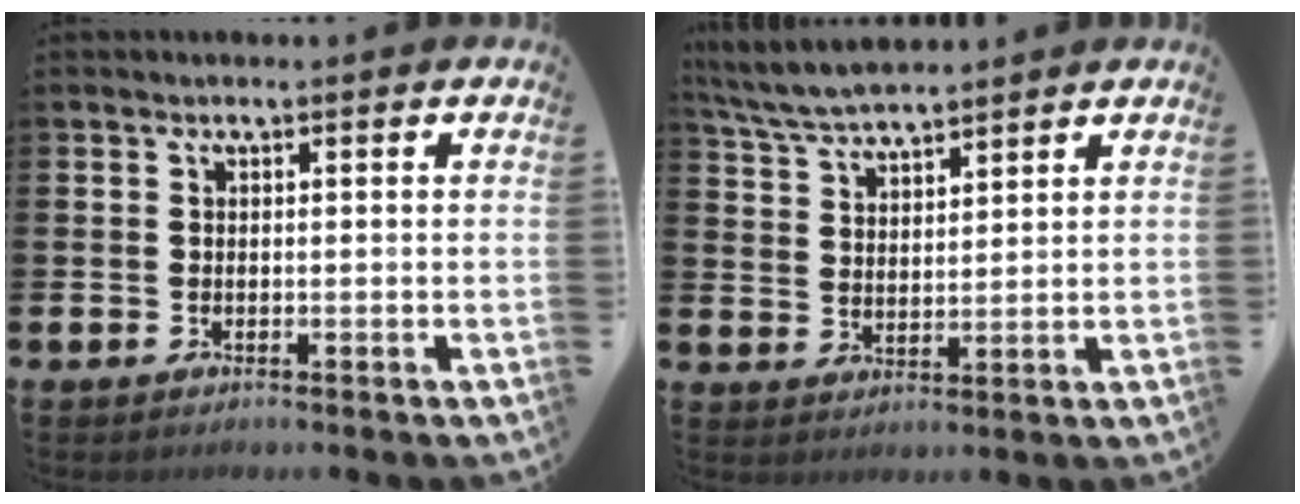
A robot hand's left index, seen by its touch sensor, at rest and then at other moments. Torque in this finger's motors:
{"motor_torque": [0.07, -0.39, 0.21, 0.21]}